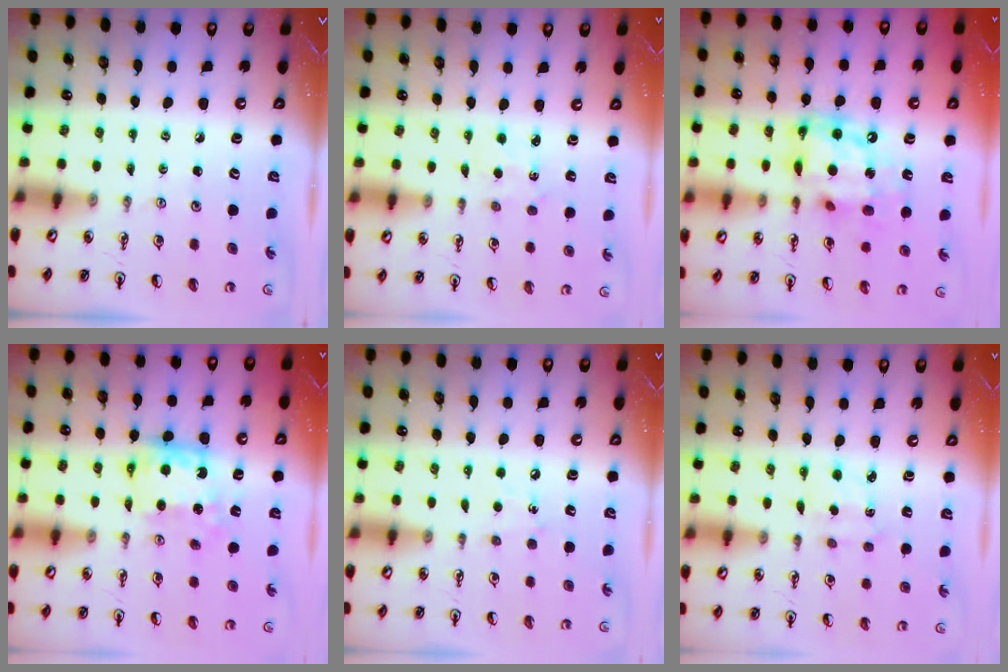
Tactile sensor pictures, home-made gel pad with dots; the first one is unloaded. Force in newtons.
{"total": 1.4, "press": 1.4, "slide": 0.2}
{"total": 14.3, "press": 14.3, "slide": 1.5}
{"total": 9.3, "press": 9.3, "slide": 0.4}
{"total": 5.4, "press": 5.4, "slide": 0.7}
{"total": 2.2, "press": 2.1, "slide": 0.7}